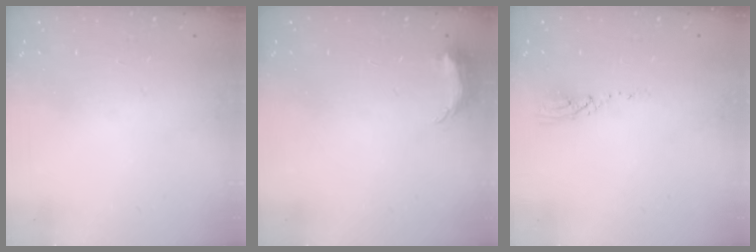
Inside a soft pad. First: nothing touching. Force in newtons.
{"total": 6.3, "press": 6.2, "slide": 1.2}
{"total": 3.4, "press": 3.4, "slide": 0.3}